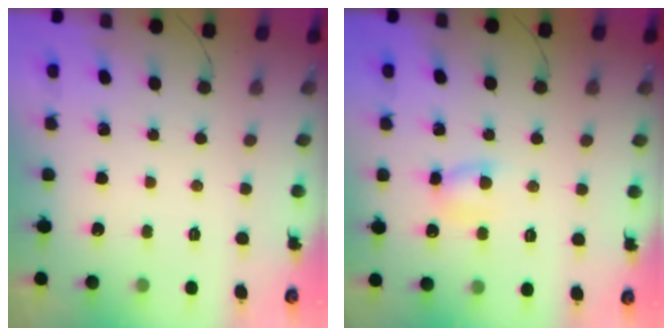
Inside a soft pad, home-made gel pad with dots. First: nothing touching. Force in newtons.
{"total": 5.6, "press": 5.6, "slide": 0.2}